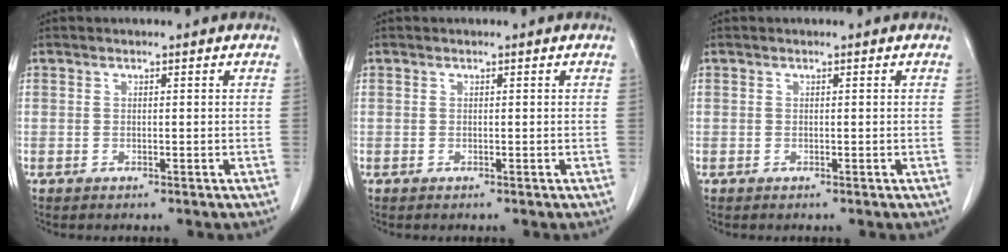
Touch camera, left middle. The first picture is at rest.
{"total": 0.0}
{"total": 0.0}